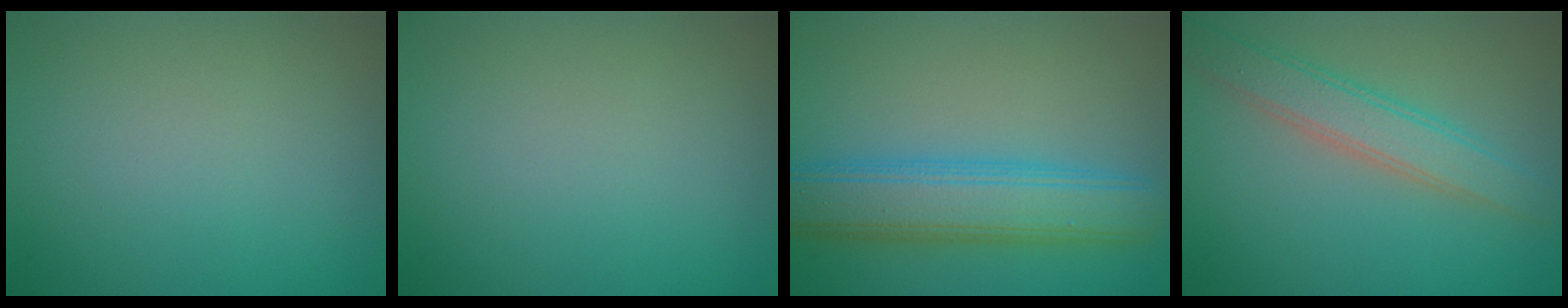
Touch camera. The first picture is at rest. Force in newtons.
{"total": 0.0}
{"total": 6.6, "press": 6.6, "slide": 0.2}
{"total": 3.8, "press": 3.8, "slide": 0.1}